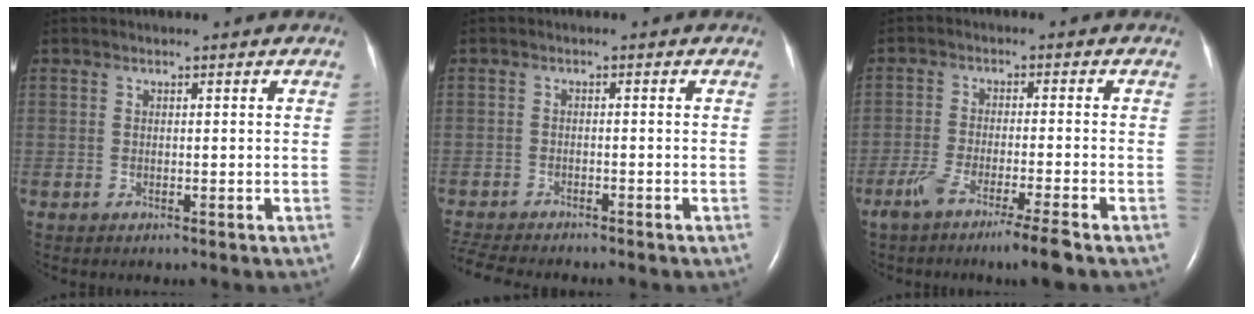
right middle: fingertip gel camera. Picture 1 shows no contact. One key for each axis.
{"total": 7.6, "fx": -6.9, "fy": 0.9, "fz": 2.9, "tx": -0.052, "ty": -0.015, "tz": -0.110}
{"total": 7.5, "fx": -5.2, "fy": -0.5, "fz": 5.4, "tx": -0.092, "ty": -0.017, "tz": -0.089}